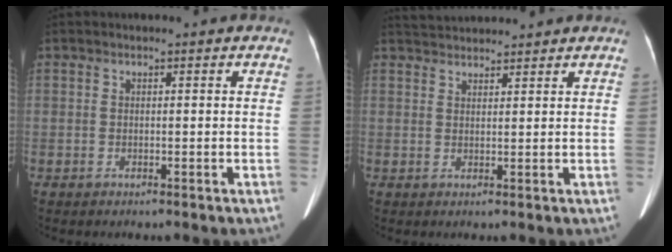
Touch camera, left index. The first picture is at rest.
{"total": 5.0, "force": [4.9, 0.4, 0.9], "torque": [-0.019, 0.037, 0.083]}